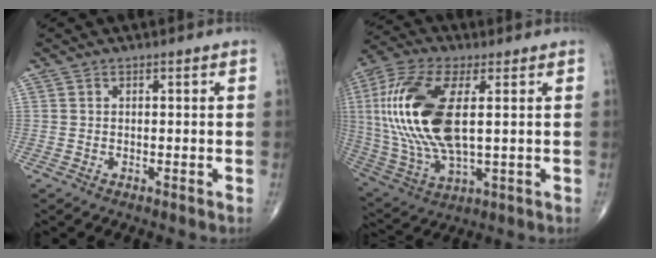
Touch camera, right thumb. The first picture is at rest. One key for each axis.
{"total": 21.2, "fx": 3.0, "fy": 9.2, "fz": 18.9, "tx": -0.419, "ty": -0.009, "tz": 0.057}